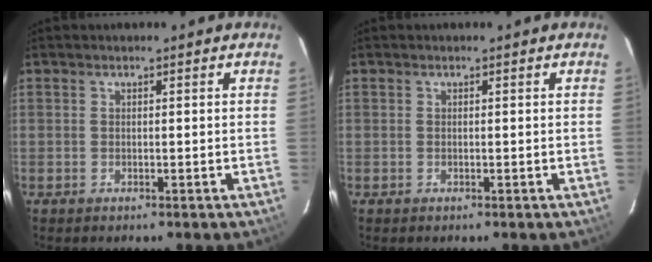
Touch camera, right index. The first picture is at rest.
{"total": 0.0}